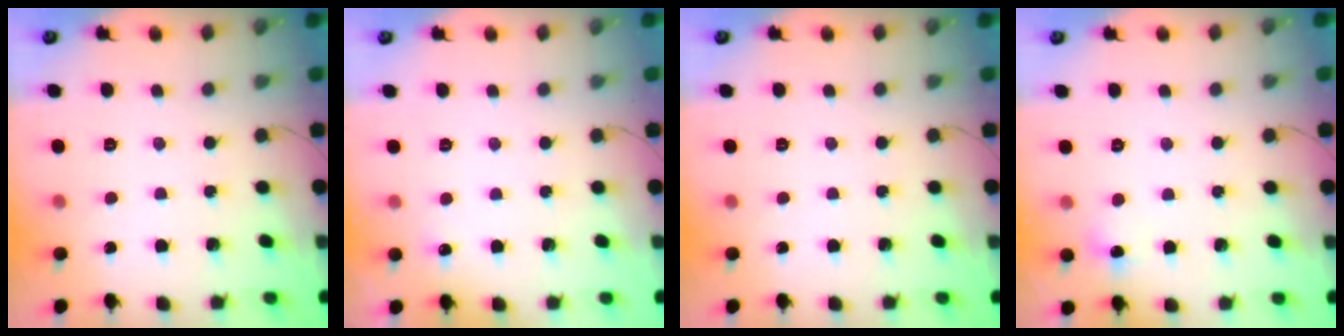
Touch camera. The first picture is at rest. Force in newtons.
{"total": 3.7, "press": 3.5, "slide": 1.2}
{"total": 0.0}
{"total": 6.5, "press": 4.9, "slide": 4.3}